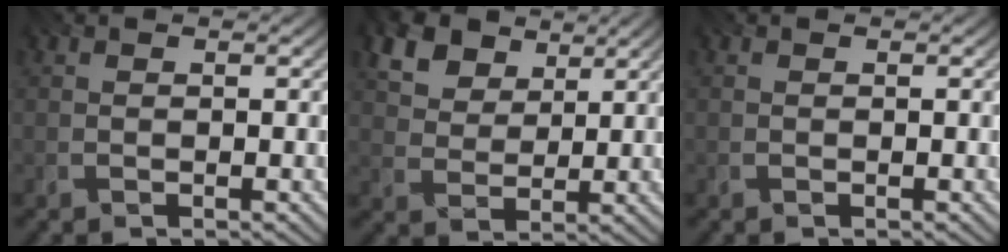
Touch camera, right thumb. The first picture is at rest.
{"total": 8.9, "force": [5.3, 5.5, 4.5], "torque": [-0.138, -0.010, 0.097]}
{"total": 0.0}